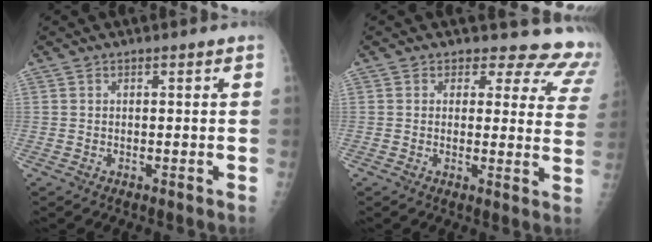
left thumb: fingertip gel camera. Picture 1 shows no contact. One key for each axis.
{"total": 12.8, "fx": 11.5, "fy": 5.4, "fz": 1.4, "tx": 0.038, "ty": -0.084, "tz": 0.091}